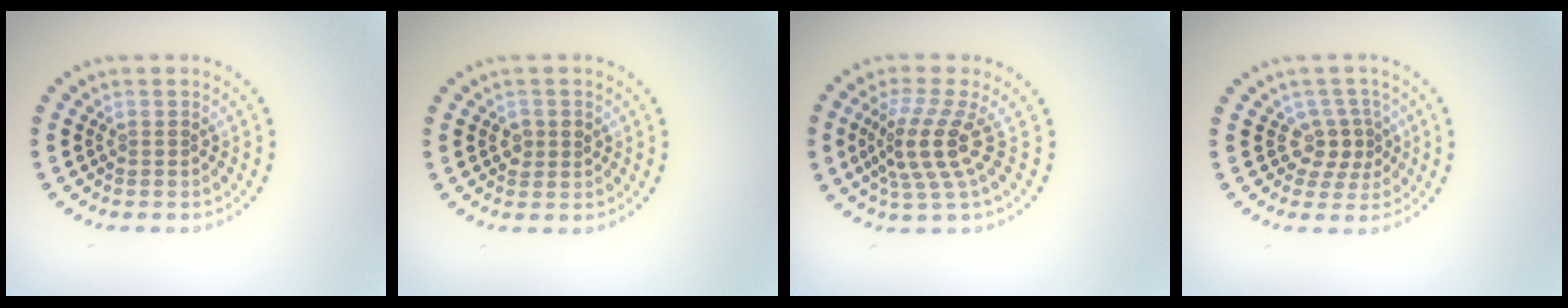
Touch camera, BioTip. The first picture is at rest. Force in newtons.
{"total": 1.5, "press": 1.4, "slide": 0.3}
{"total": 4.2, "press": 3.0, "slide": 2.8}
{"total": 2.3, "press": 1.8, "slide": 1.4}